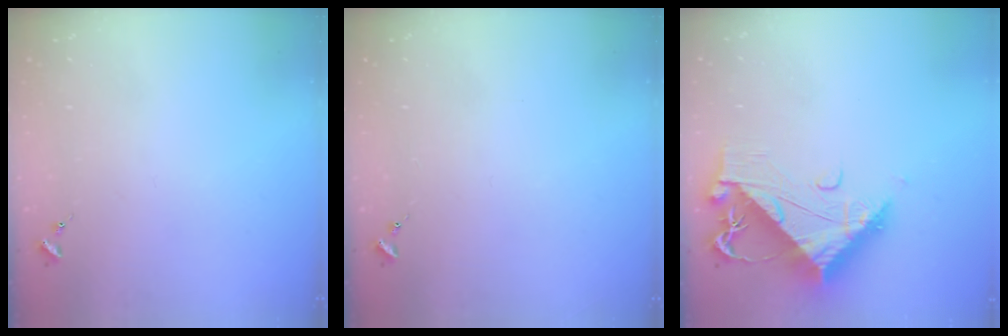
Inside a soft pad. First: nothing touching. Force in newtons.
{"total": 0.0}
{"total": 13.0, "press": 12.9, "slide": 1.3}